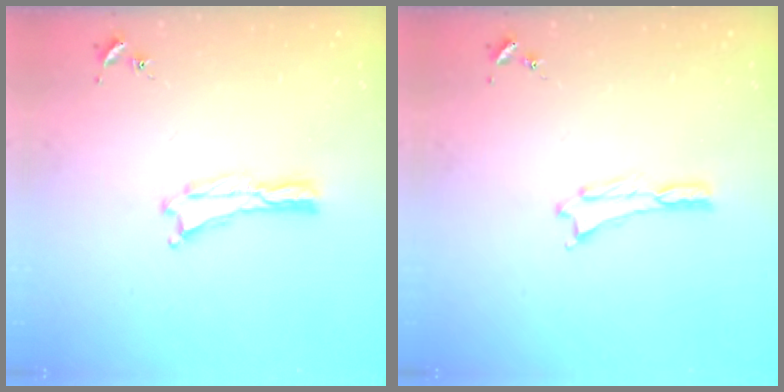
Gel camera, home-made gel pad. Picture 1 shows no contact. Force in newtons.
{"total": 0.0}